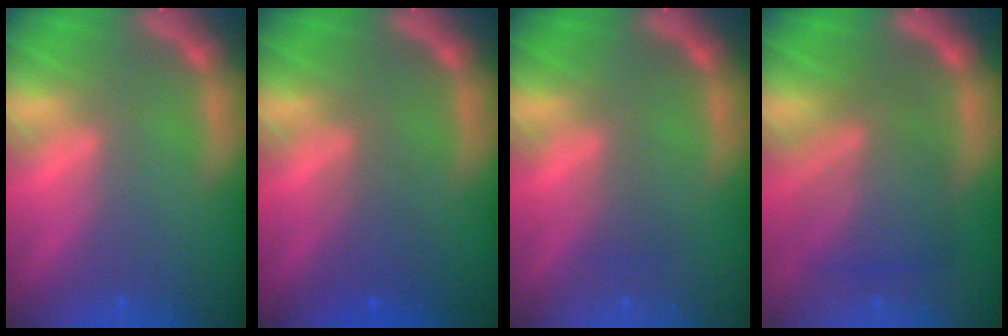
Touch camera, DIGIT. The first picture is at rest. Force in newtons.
{"total": 2.5}
{"total": 1.0}
{"total": 6.5}